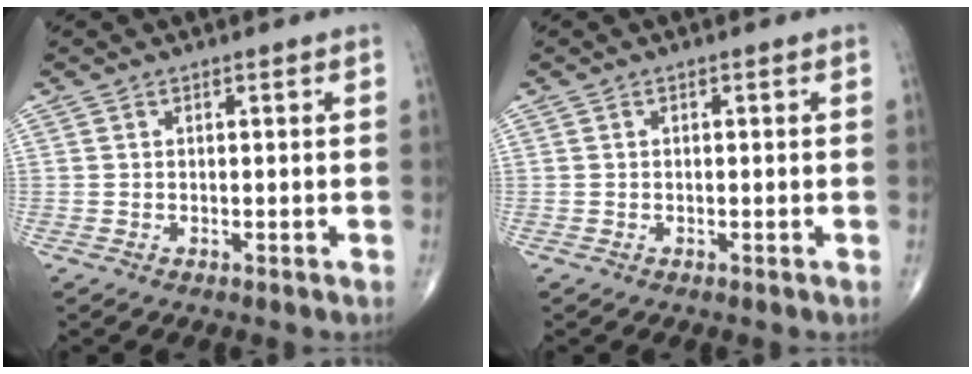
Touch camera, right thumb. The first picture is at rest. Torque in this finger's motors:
{"motor_torque": [-0.25, 0.00, -0.38, -0.15, 0.03]}